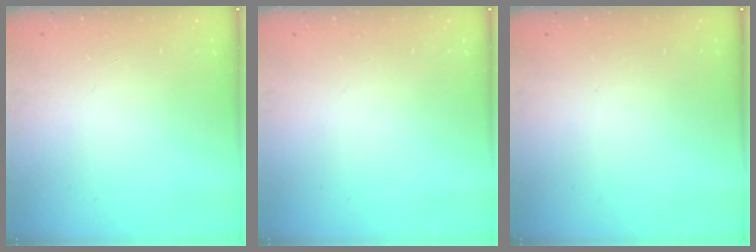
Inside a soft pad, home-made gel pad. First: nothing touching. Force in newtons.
{"total": 0.0}
{"total": 0.0}